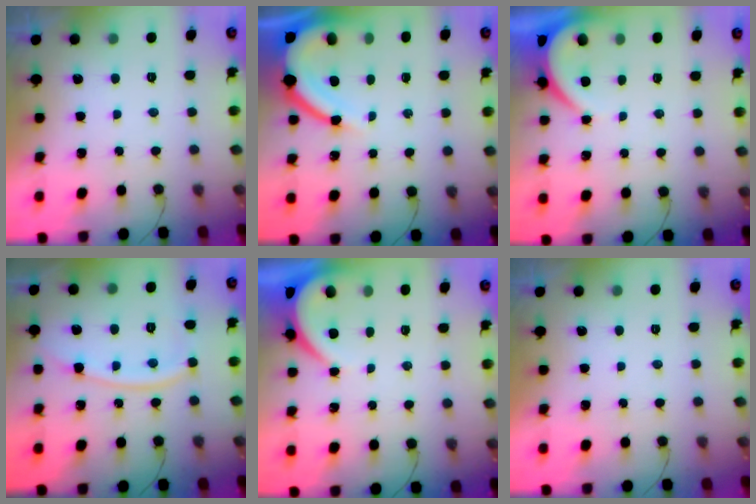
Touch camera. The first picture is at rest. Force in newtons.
{"total": 10.1, "press": 10.0, "slide": 1.2}
{"total": 3.9, "press": 3.9, "slide": 0.7}
{"total": 9.5, "press": 9.4, "slide": 1.0}
{"total": 4.0, "press": 3.9, "slide": 0.6}
{"total": 0.0}